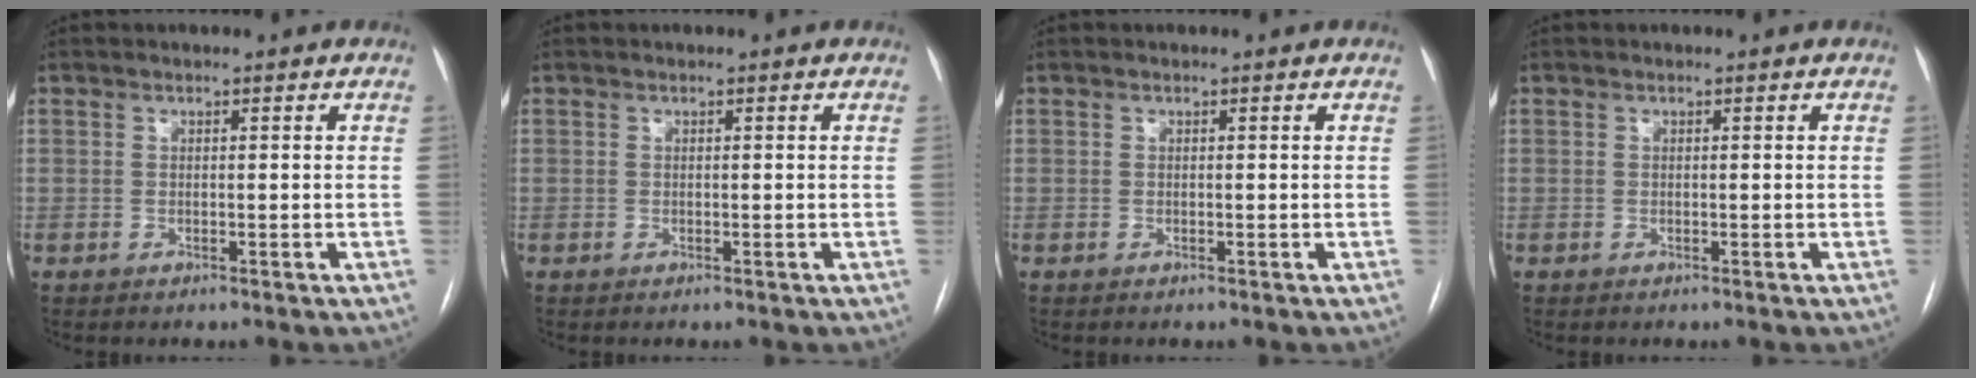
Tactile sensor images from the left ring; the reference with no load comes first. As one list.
[{"total": 0.0}, {"total": 0.0}, {"total": 0.0}]